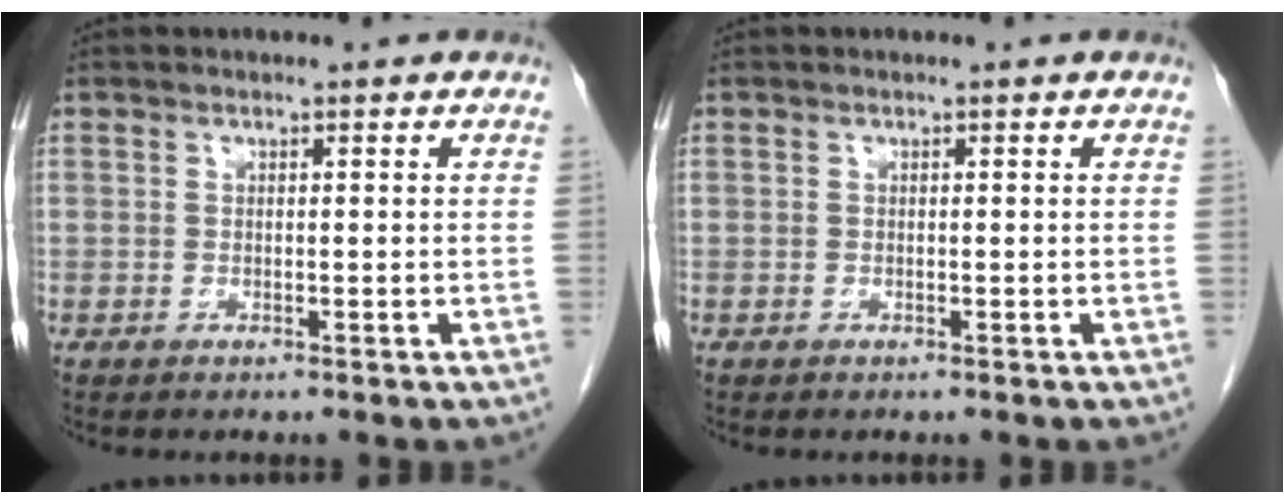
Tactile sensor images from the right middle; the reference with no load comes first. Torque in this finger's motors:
{"motor_torque": [0.02, -0.17, -0.11, -0.07]}